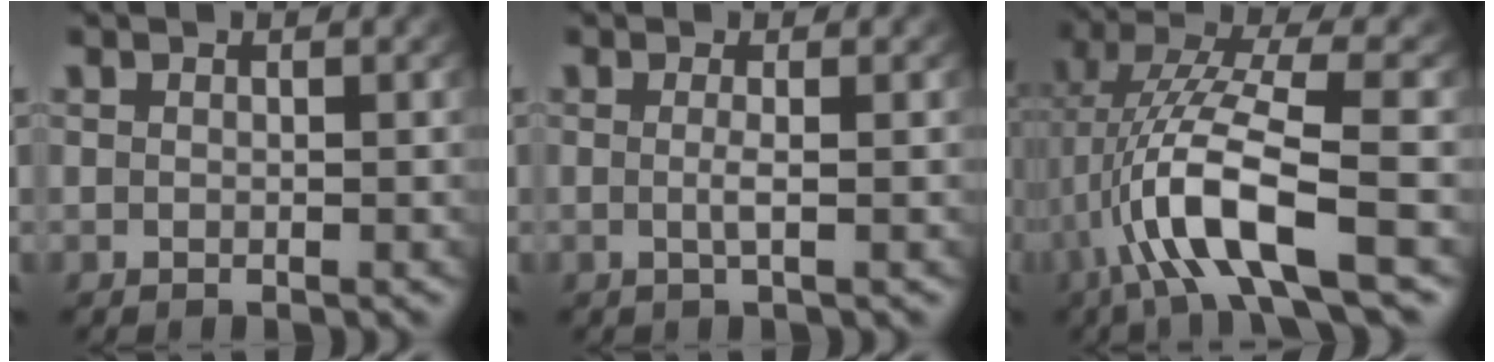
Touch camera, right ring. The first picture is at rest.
{"total": 1.2, "force": [-0.3, -0.3, 1.1], "torque": [-0.027, -0.011, -0.001]}
{"total": 8.3, "force": [-1.6, 3.3, 7.5], "torque": [-0.169, -0.019, -0.020]}